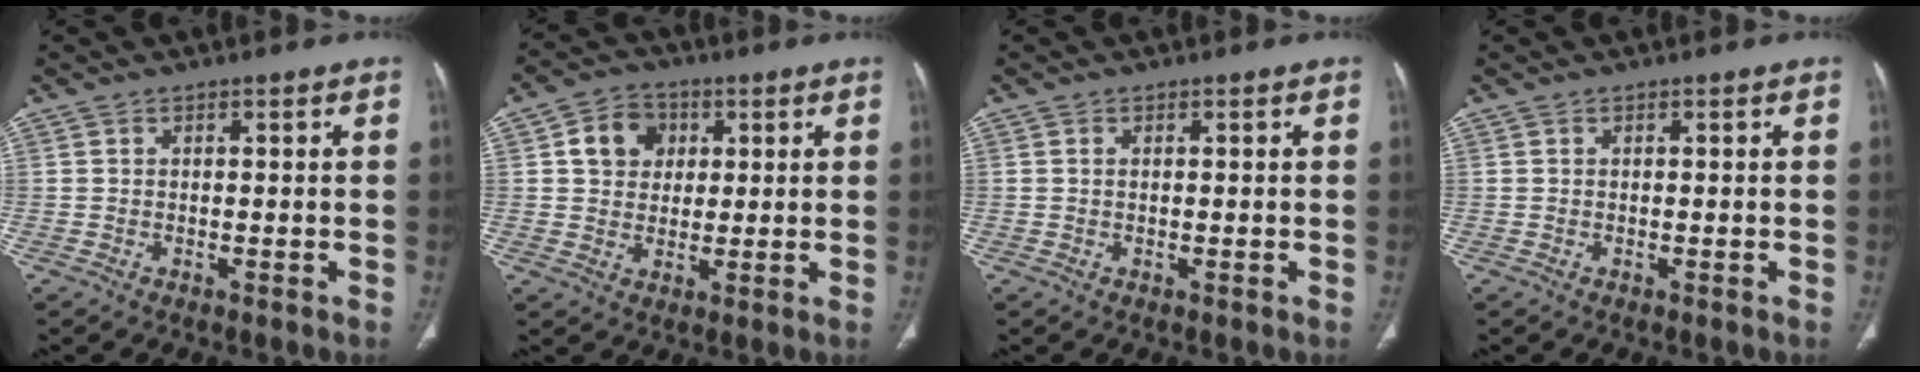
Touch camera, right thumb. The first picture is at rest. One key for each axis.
{"total": 7.9, "fx": 2.1, "fy": 6.6, "fz": 3.7, "tx": -0.034, "ty": -0.001, "tz": 0.031}
{"total": 0.5, "fx": 0.1, "fy": 0.3, "fz": 0.4, "tx": -0.014, "ty": 0.004, "tz": 0.004}
{"total": 0.0}